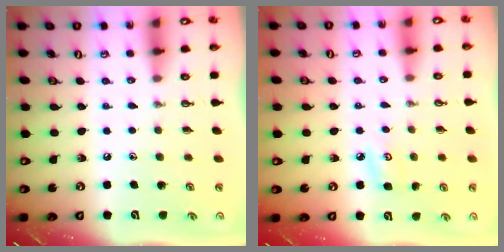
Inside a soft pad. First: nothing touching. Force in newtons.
{"total": 4.6, "press": 4.6, "slide": 0.4}